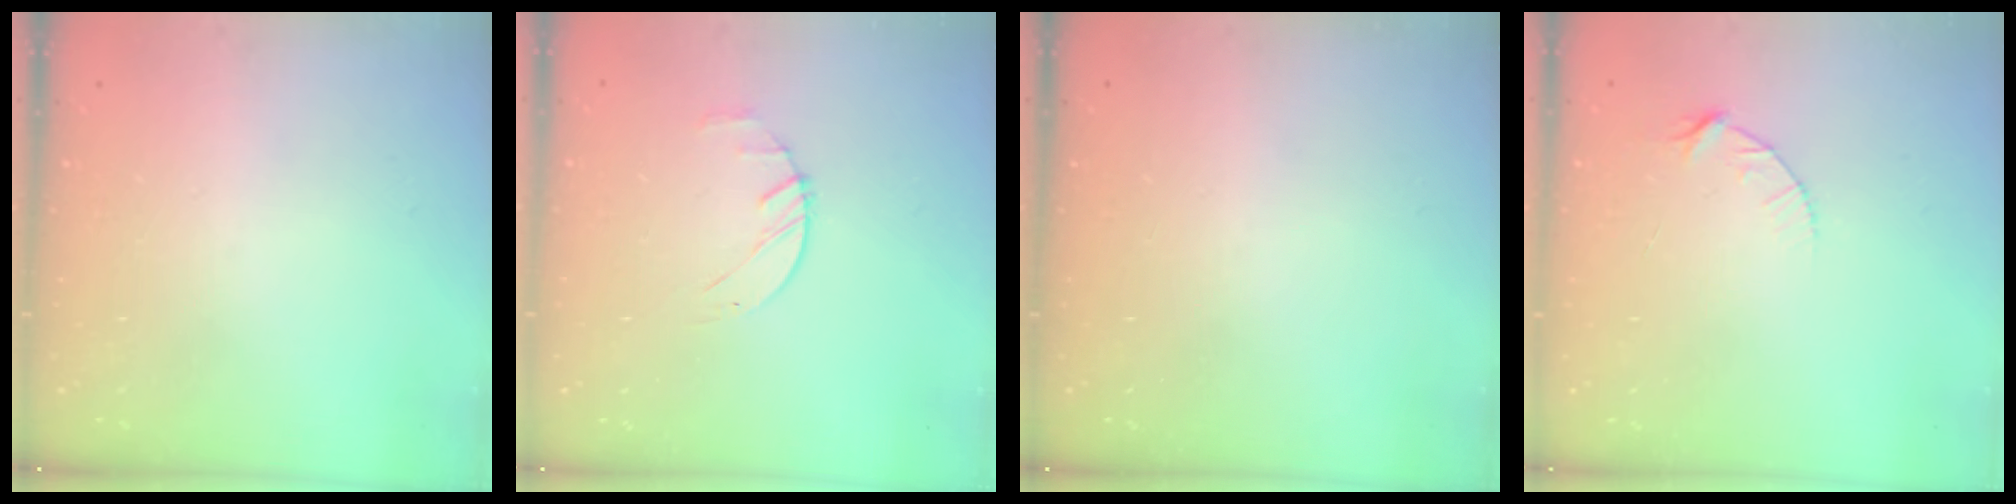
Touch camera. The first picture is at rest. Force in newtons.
{"total": 1.9, "press": 1.9, "slide": 0.3}
{"total": 0.0}
{"total": 5.5, "press": 5.4, "slide": 0.6}